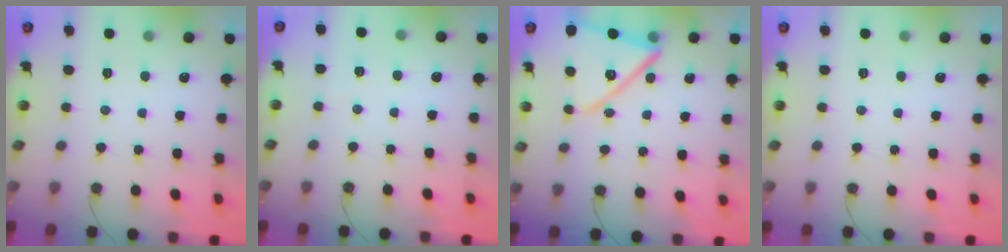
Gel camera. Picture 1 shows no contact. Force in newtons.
{"total": 3.3, "press": 1.9, "slide": 2.7}
{"total": 15.3, "press": 15.2, "slide": 1.0}
{"total": 0.0}